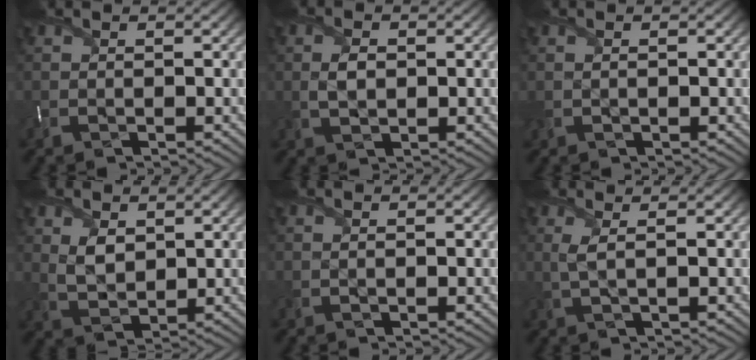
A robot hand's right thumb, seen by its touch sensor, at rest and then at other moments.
{"total": 2.8, "force": [0.2, 1.8, 2.1], "torque": [-0.050, -0.003, 0.004]}
{"total": 0.0}
{"total": 3.9, "force": [1.6, 2.5, 2.6], "torque": [-0.065, -0.008, 0.036]}
{"total": 0.6, "force": [0.0, 0.2, 0.5], "torque": [-0.012, -0.001, 0.002]}
{"total": 2.2, "force": [0.6, 0.4, 2.1], "torque": [-0.043, 0.005, 0.011]}